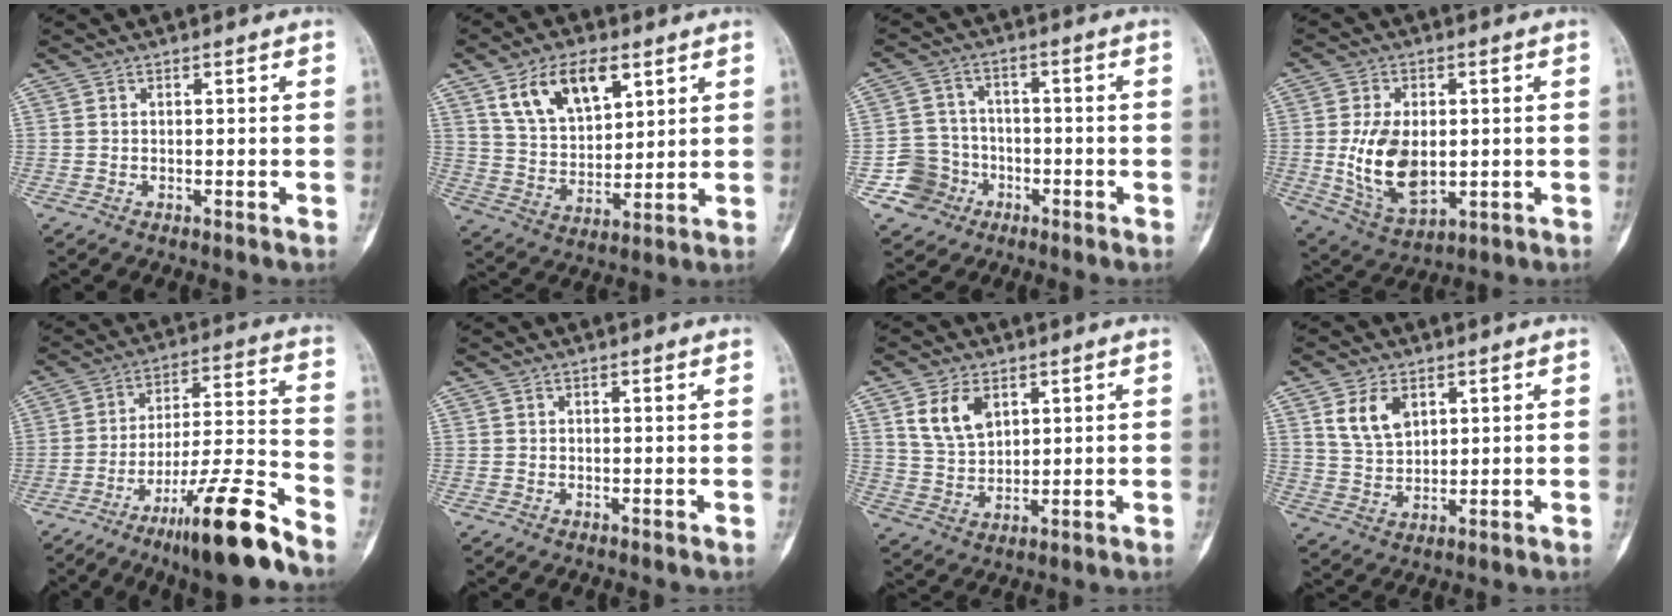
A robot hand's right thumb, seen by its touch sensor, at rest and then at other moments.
{"total": 13.1, "force": [6.8, 6.9, 8.7], "torque": [-0.130, -0.024, 0.133]}
{"total": 7.4, "force": [-3.4, 6.5, 0.5], "torque": [0.029, 0.029, -0.061]}
{"total": 12.6, "force": [-0.6, 7.6, 10.1], "torque": [-0.175, -0.009, 0.006]}
{"total": 16.8, "force": [-11.7, 1.6, 12.0], "torque": [-0.200, 0.077, -0.192]}
{"total": 0.0}
{"total": 8.0, "force": [3.6, 5.2, 4.9], "torque": [-0.075, -0.018, 0.077]}
{"total": 7.2, "force": [3.3, 4.6, 4.4], "torque": [-0.066, -0.016, 0.069]}